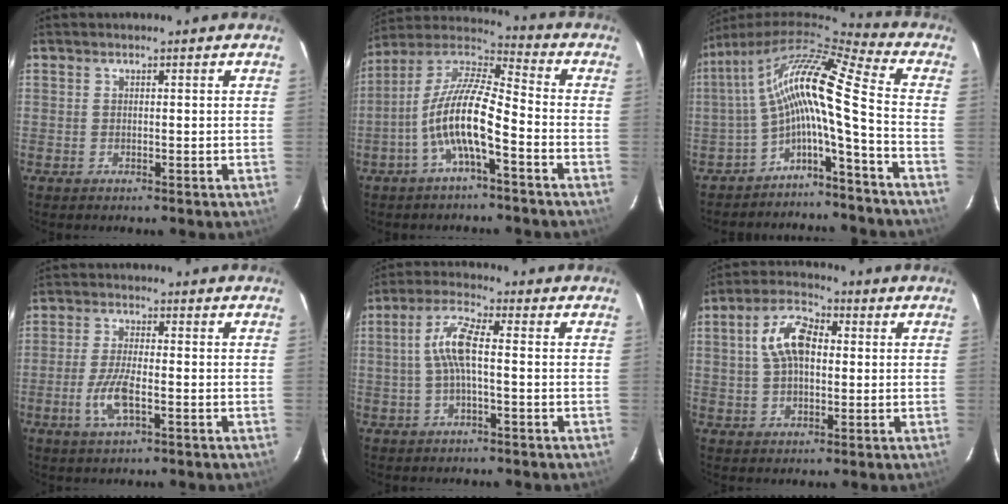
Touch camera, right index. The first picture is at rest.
{"total": 12.4, "force": [-4.7, 2.6, 11.1], "torque": [-0.222, 0.005, -0.095]}
{"total": 12.2, "force": [-2.6, 0.0, 11.9], "torque": [-0.213, 0.010, -0.059]}
{"total": 6.6, "force": [-2.3, 1.8, 5.9], "torque": [-0.128, -0.005, -0.047]}
{"total": 6.5, "force": [-0.5, 1.1, 6.4], "torque": [-0.140, 0.013, -0.010]}
{"total": 9.0, "force": [1.3, 5.2, 7.3], "torque": [-0.143, 0.024, 0.024]}